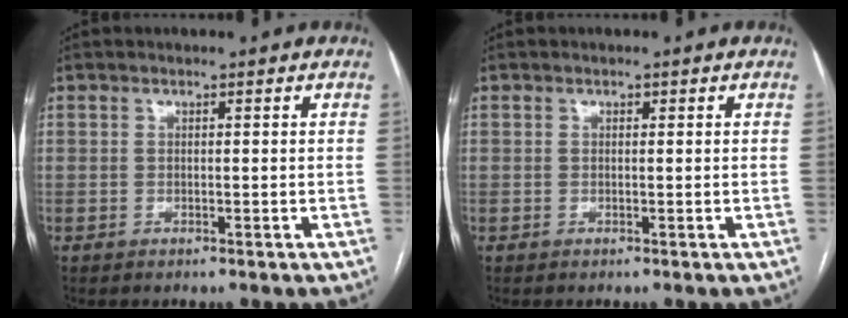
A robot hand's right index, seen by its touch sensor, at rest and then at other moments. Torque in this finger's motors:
{"motor_torque": [0.02, 0.03, -0.01, 0.00]}